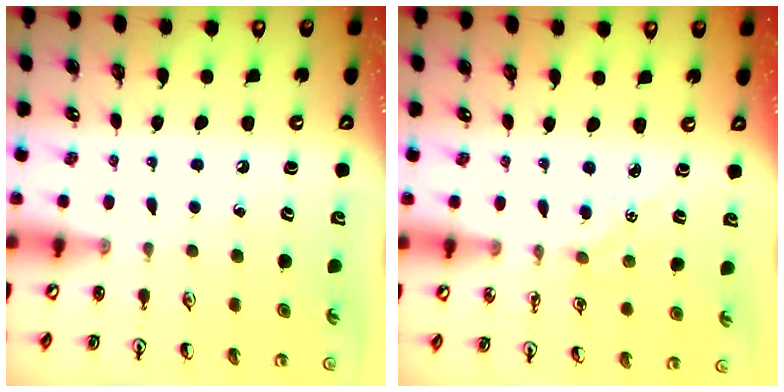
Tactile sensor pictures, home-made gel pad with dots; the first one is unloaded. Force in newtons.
{"total": 4.2, "press": 4.1, "slide": 0.5}